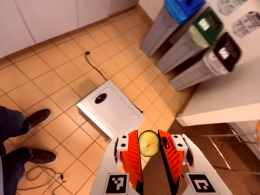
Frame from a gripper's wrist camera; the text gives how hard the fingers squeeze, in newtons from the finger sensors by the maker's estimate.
{"total": 6.2, "left": 6.3, "right": 6.2}